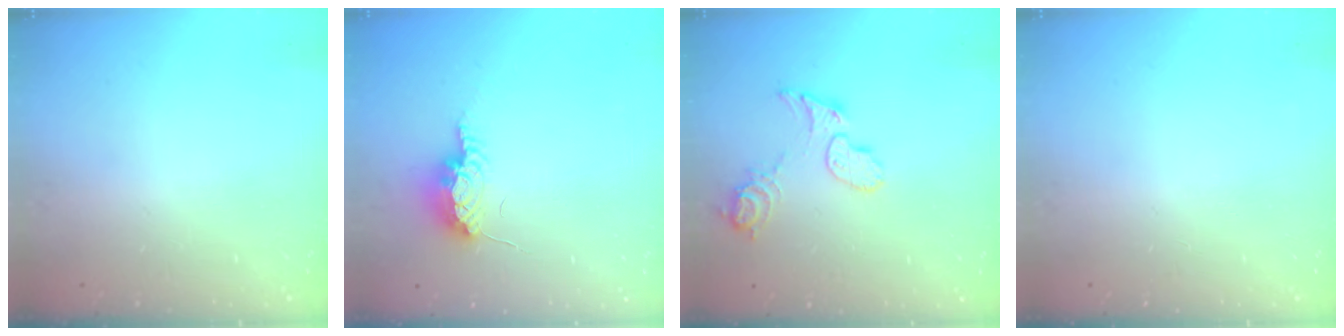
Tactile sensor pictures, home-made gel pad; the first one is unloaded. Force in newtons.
{"total": 8.1, "press": 7.8, "slide": 2.3}
{"total": 8.7, "press": 8.7, "slide": 0.7}
{"total": 0.0}